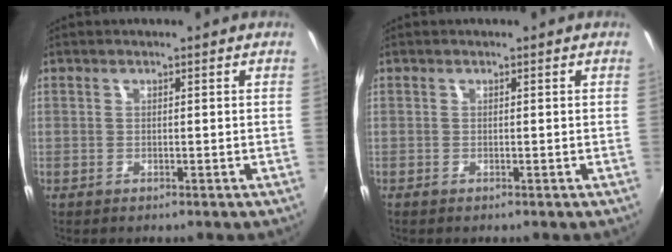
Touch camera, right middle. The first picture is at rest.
{"total": 0.0}